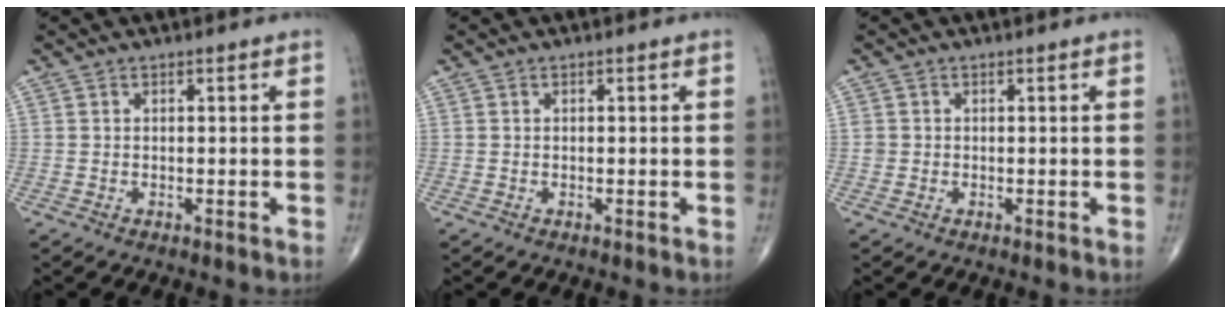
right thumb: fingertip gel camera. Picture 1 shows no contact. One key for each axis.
{"total": 0.0}
{"total": 1.1, "fx": 0.0, "fy": 1.1, "fz": 0.2, "tx": 0.002, "ty": 0.003, "tz": 0.001}